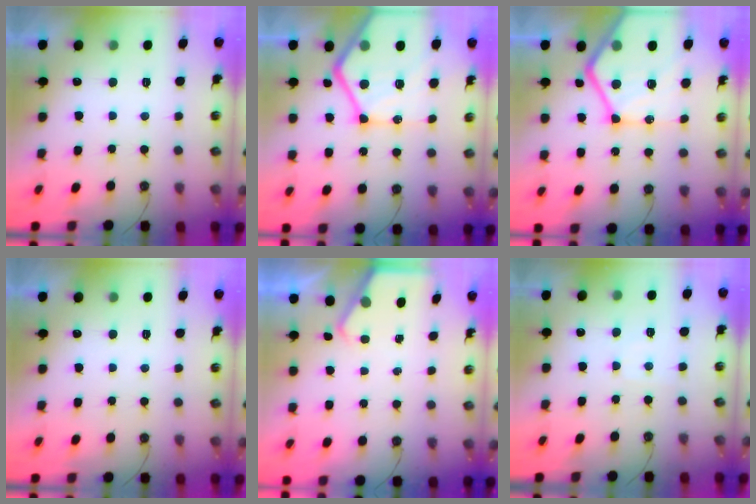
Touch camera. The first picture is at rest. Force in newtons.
{"total": 26.9, "press": 26.8, "slide": 2.9}
{"total": 26.9, "press": 26.8, "slide": 2.9}
{"total": 0.0}
{"total": 2.2, "press": 2.1, "slide": 0.3}
{"total": 3.3, "press": 3.3, "slide": 0.5}